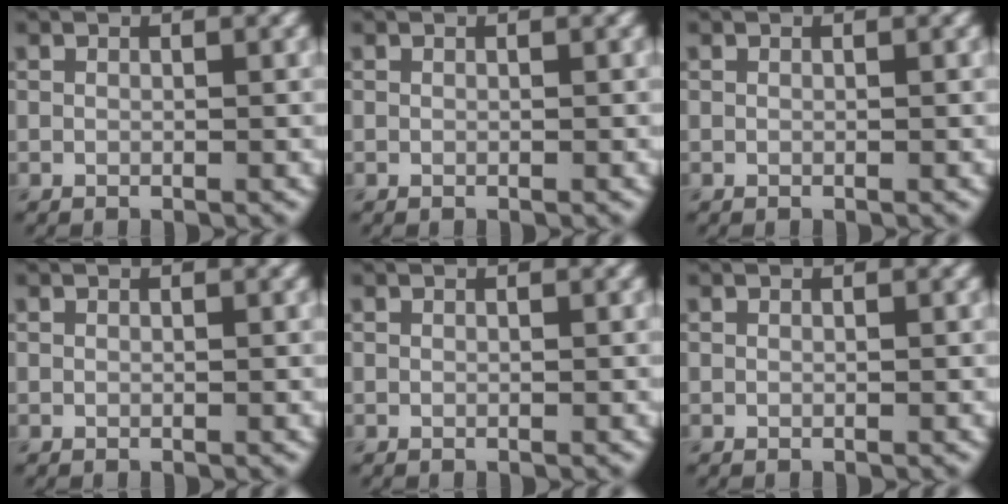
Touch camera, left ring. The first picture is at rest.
{"total": 0.0}
{"total": 0.0}
{"total": 0.0}
{"total": 0.0}
{"total": 0.0}